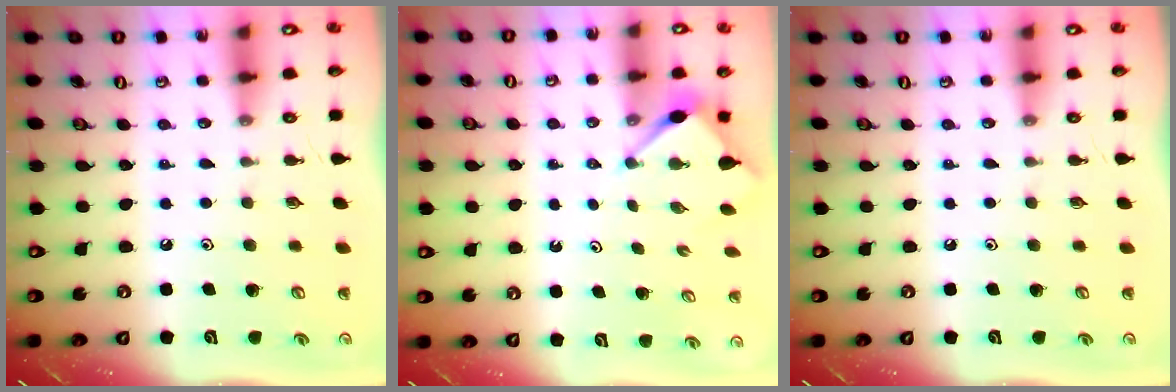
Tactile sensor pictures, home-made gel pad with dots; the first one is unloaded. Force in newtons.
{"total": 3.4, "press": 3.4, "slide": 0.3}
{"total": 0.0}